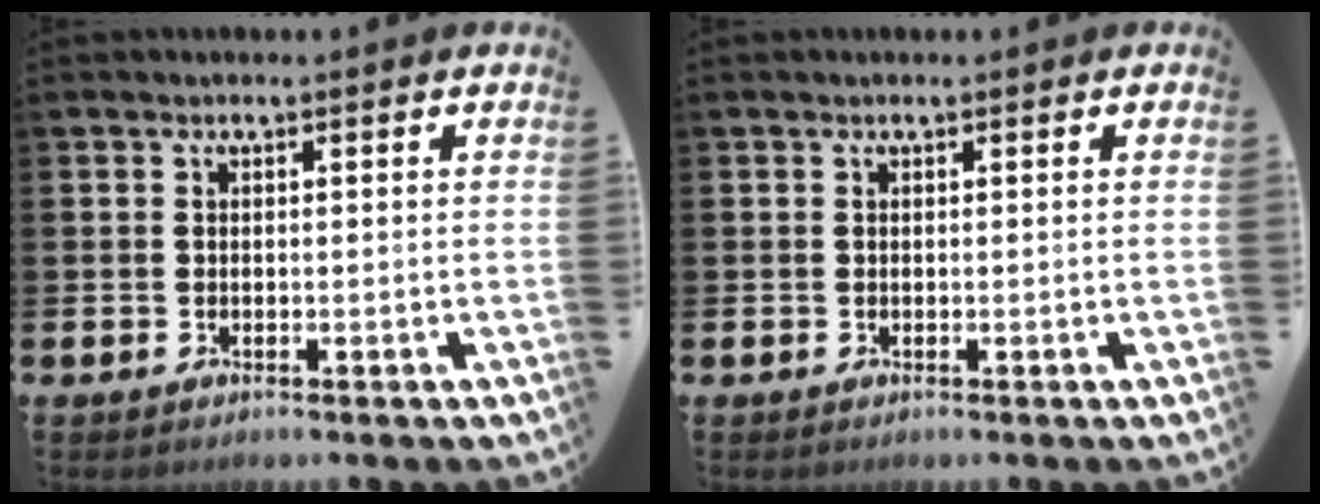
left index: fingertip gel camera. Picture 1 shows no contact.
{"total": 0.0}